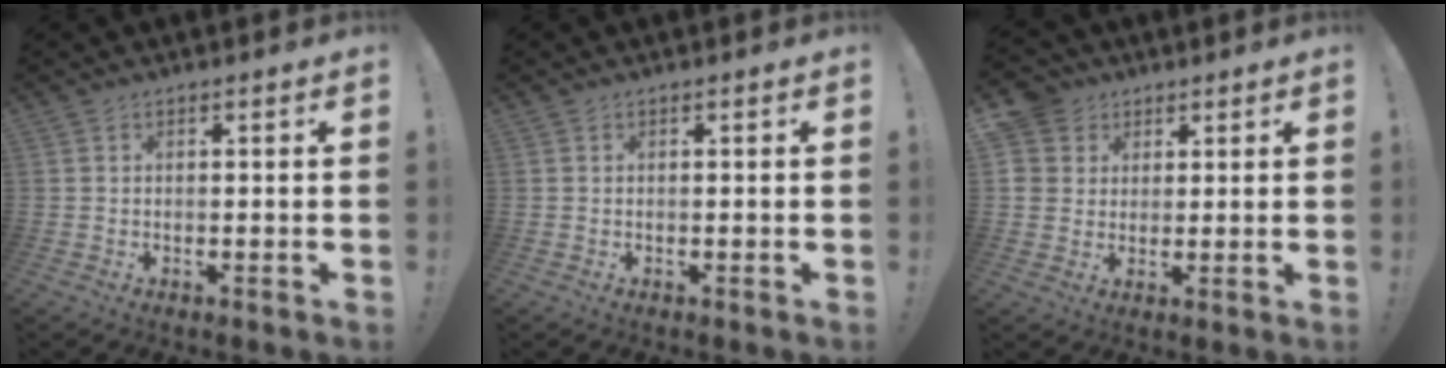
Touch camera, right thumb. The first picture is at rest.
{"total": 0.0}
{"total": 6.7, "force": [2.7, 6.0, 1.3], "torque": [-0.019, -0.013, 0.055]}